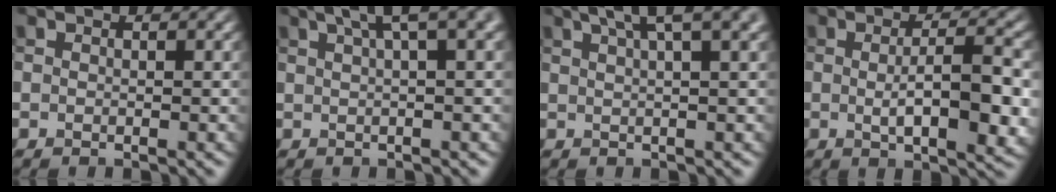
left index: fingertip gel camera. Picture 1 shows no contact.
{"total": 5.8, "force": [3.1, 1.4, 4.7], "torque": [-0.050, 0.026, 0.046]}
{"total": 6.7, "force": [4.2, 1.7, 4.9], "torque": [-0.050, 0.029, 0.047]}
{"total": 6.9, "force": [-0.5, 2.0, 6.6], "torque": [-0.105, -0.009, -0.003]}